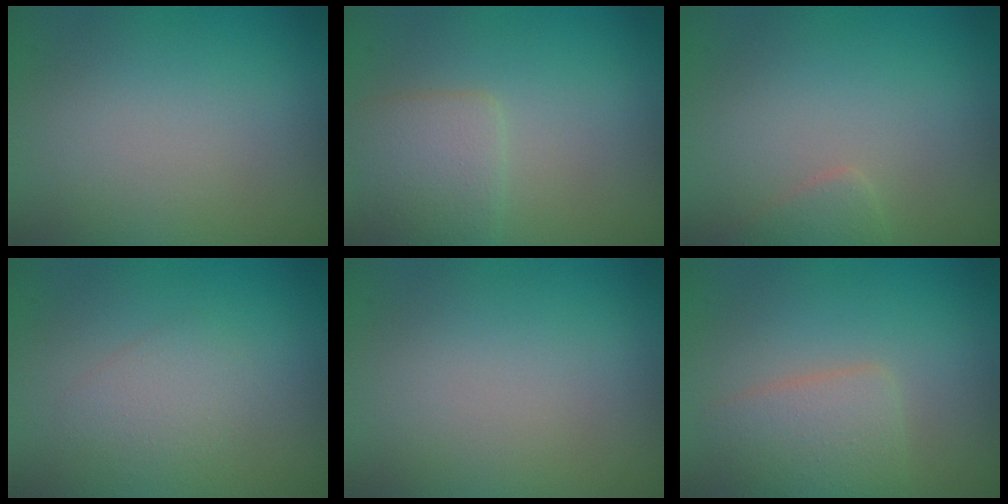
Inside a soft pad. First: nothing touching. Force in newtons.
{"total": 2.9, "press": 2.9, "slide": 0.0}
{"total": 1.3, "press": 1.3, "slide": 0.1}
{"total": 2.0, "press": 2.0, "slide": 0.1}
{"total": 0.0}
{"total": 3.1, "press": 3.1, "slide": 0.1}